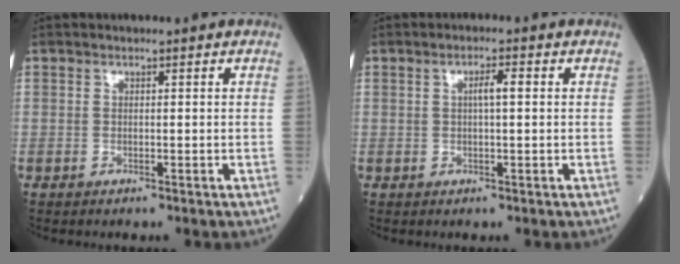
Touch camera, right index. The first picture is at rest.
{"total": 2.4, "force": [0.4, 0.3, 2.3], "torque": [-0.041, 0.004, 0.005]}